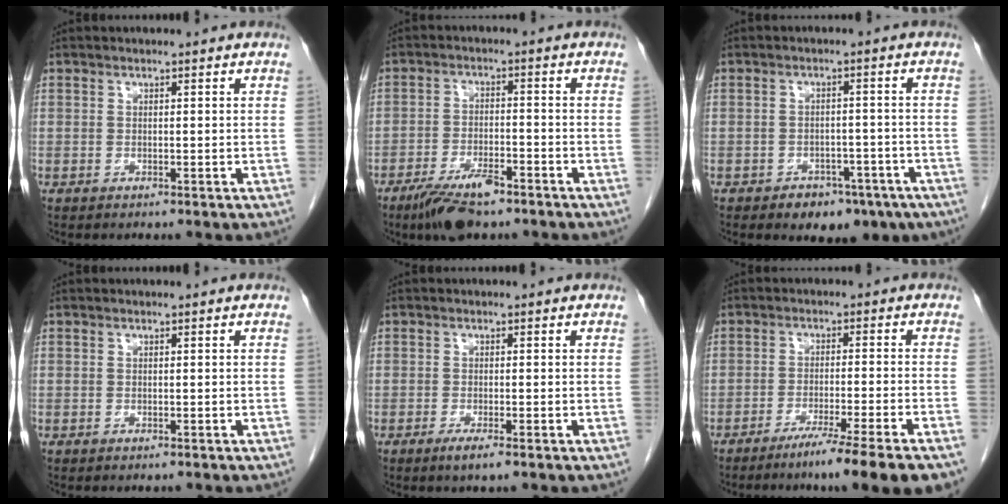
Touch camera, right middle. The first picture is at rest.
{"total": 7.5, "force": [-5.3, 2.1, 4.8], "torque": [-0.091, -0.009, -0.092]}
{"total": 4.2, "force": [-2.5, 3.0, 1.6], "torque": [-0.018, 0.008, -0.025]}
{"total": 0.0}
{"total": 2.3, "force": [-1.4, 0.2, 1.8], "torque": [-0.033, -0.005, -0.025]}
{"total": 12.2, "force": [-9.2, -1.4, 7.9], "torque": [-0.093, -0.031, -0.136]}